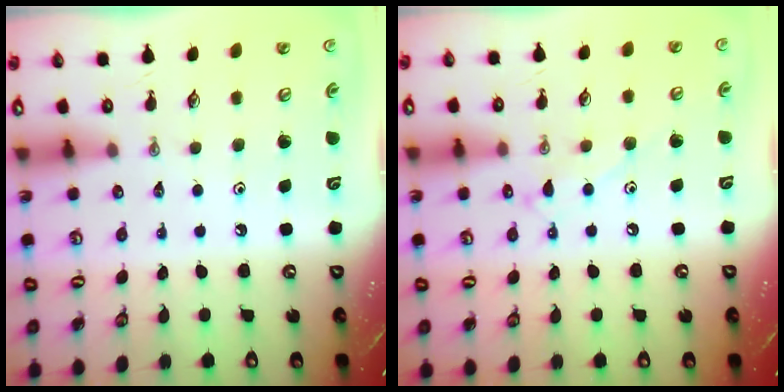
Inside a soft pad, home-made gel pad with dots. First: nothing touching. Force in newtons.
{"total": 8.3, "press": 8.3, "slide": 0.6}